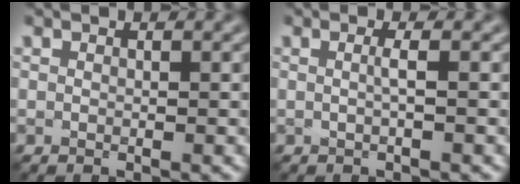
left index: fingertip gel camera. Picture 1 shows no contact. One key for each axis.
{"total": 1.1, "fx": 0.0, "fy": 0.2, "fz": 1.1, "tx": -0.021, "ty": 0.001, "tz": -0.002}